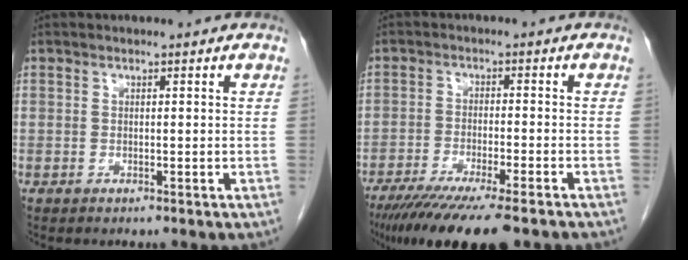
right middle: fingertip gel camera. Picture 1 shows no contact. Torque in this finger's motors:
{"motor_torque": [1.23, -0.91, 0.37, 0.19]}